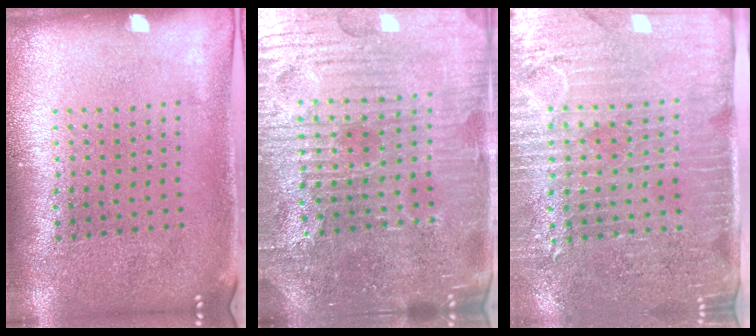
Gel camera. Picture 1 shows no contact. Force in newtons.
{"total": 5.5, "press": 5.2, "slide": 1.8}
{"total": 3.6, "press": 3.3, "slide": 1.5}